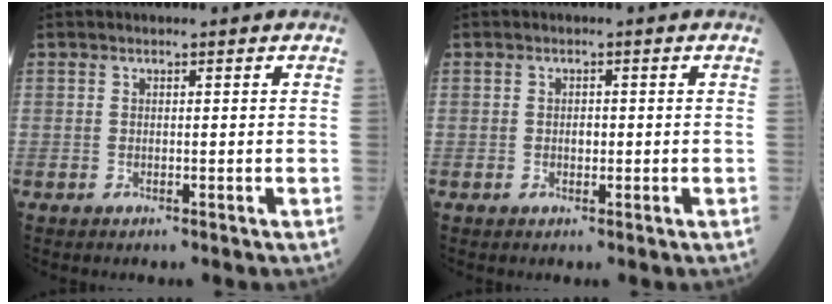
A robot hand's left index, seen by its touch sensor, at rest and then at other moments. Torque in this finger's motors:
{"motor_torque": [0.10, 0.09, -0.01, 0.02]}